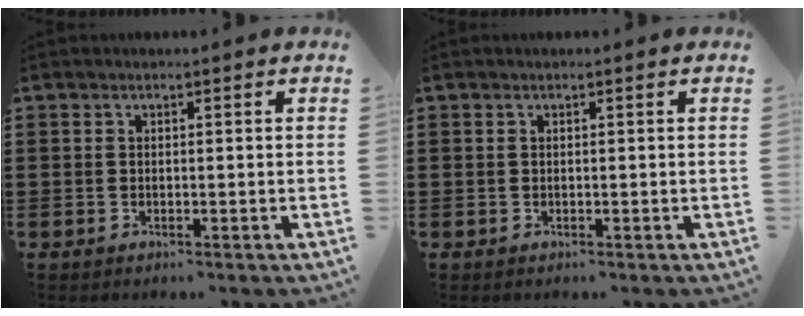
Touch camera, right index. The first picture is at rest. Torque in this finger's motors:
{"motor_torque": [-0.19, 0.01, -0.01, -0.01]}